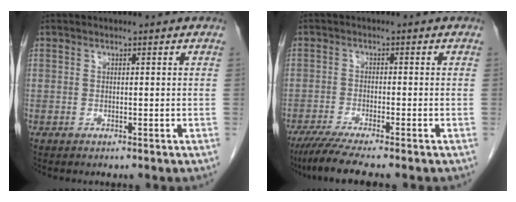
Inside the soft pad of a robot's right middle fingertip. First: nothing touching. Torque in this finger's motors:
{"motor_torque": [0.49, -0.23, 0.08, 0.04]}